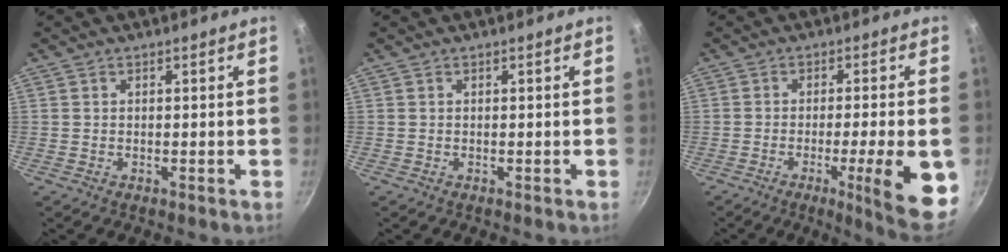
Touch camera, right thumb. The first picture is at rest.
{"total": 0.0}
{"total": 12.8, "force": [-3.7, 1.7, 12.2], "torque": [-0.152, 0.007, -0.047]}